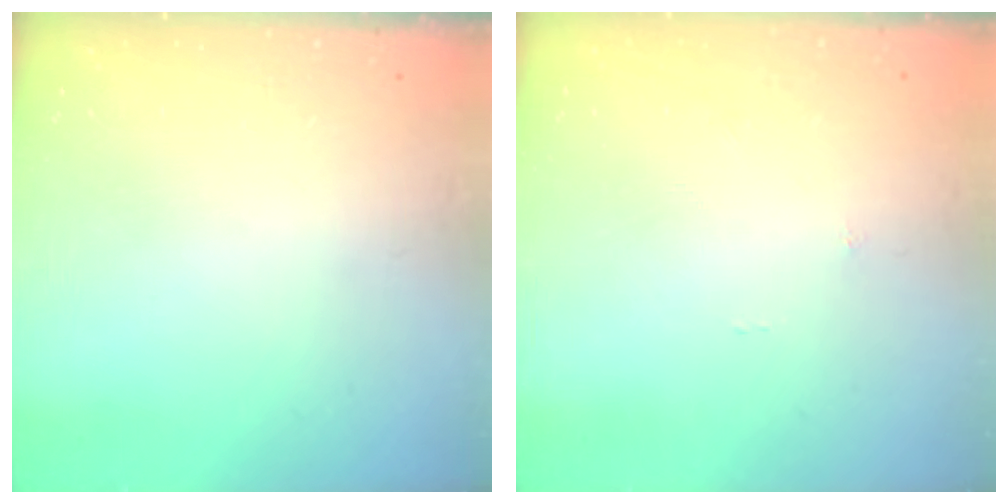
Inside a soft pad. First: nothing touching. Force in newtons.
{"total": 0.0}